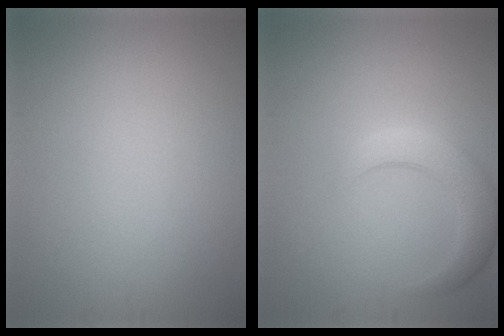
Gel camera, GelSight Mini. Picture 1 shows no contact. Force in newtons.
{"total": 4.0, "press": 3.9, "slide": 0.3}